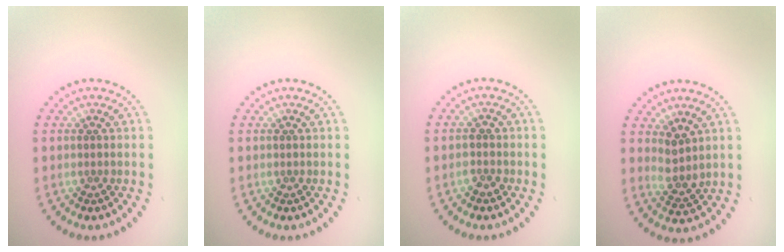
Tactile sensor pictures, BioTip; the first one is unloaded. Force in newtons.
{"total": 0.0}
{"total": 1.3, "press": 1.3, "slide": 0.2}
{"total": 2.4, "press": 1.9, "slide": 1.5}